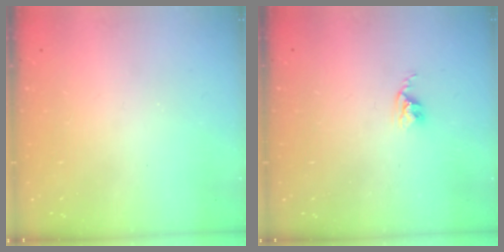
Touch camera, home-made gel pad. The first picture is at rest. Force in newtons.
{"total": 2.6, "press": 2.6, "slide": 0.4}